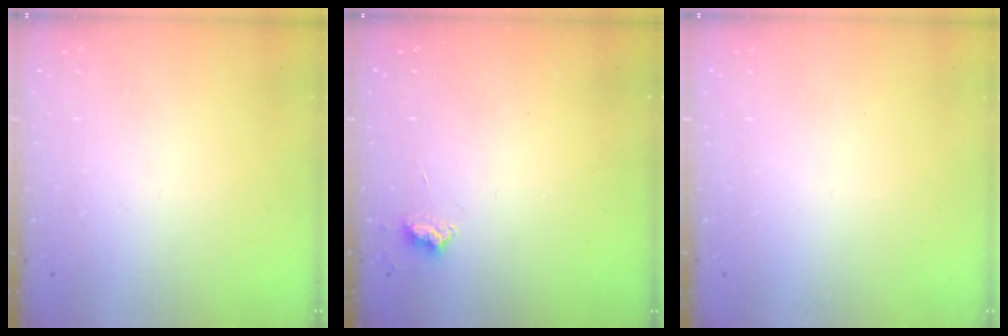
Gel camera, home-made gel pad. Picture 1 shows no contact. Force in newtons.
{"total": 3.9, "press": 3.9, "slide": 0.5}
{"total": 0.0}